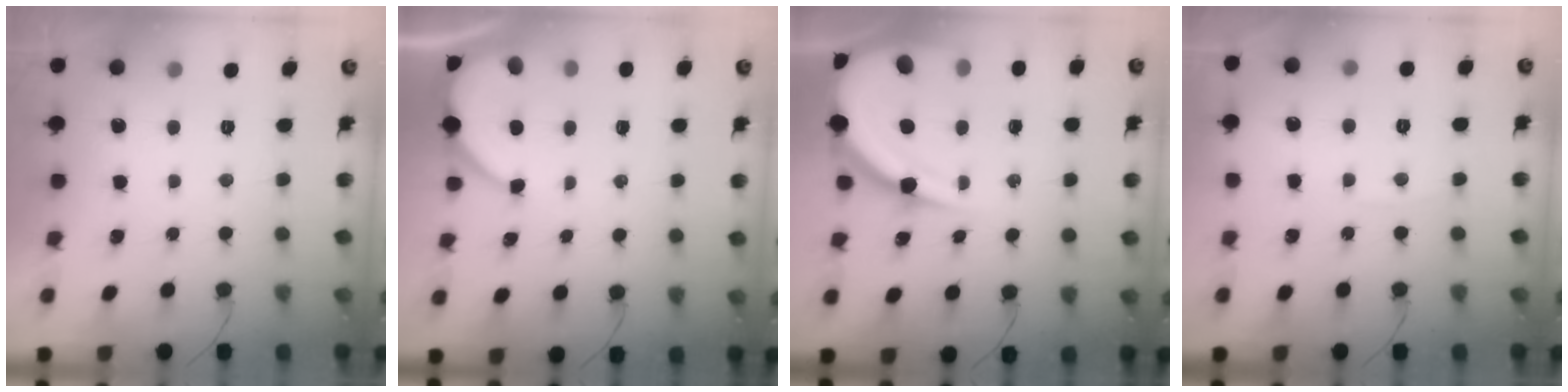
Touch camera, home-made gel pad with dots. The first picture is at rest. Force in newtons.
{"total": 5.0, "press": 4.9, "slide": 0.5}
{"total": 17.9, "press": 17.8, "slide": 2.0}
{"total": 2.7, "press": 2.7, "slide": 0.4}